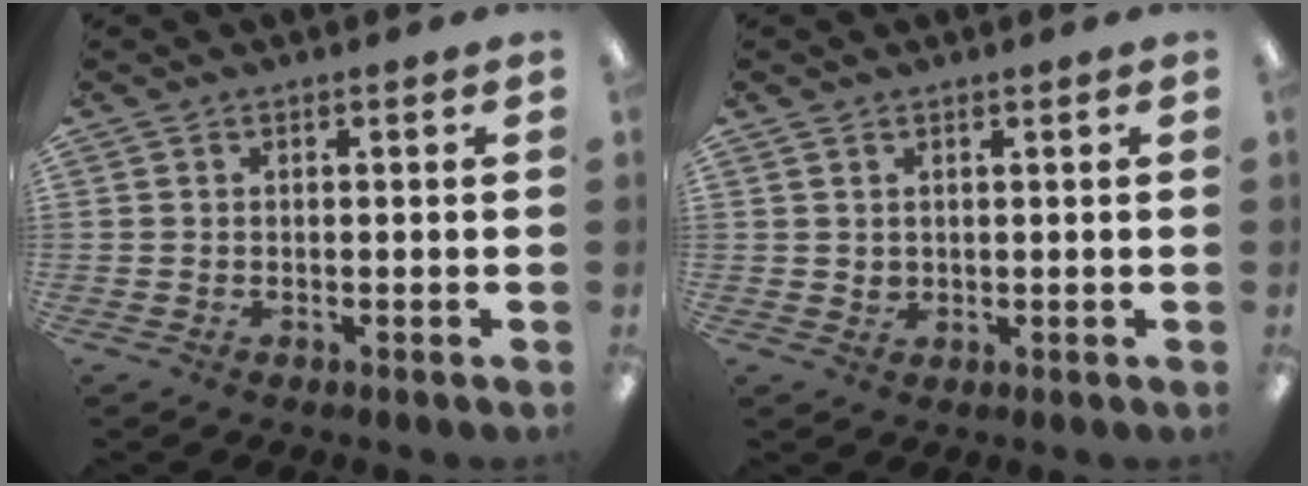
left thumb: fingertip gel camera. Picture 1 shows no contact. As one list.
[{"total": 1.7, "force": [1.1, 1.2, 0.4], "torque": [-0.010, 0.001, 0.021]}]